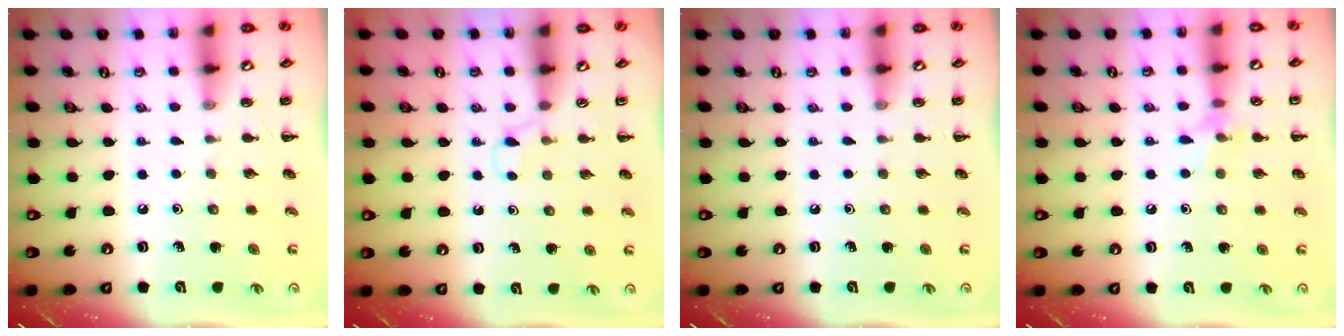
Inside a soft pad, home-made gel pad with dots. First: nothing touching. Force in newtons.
{"total": 3.1, "press": 2.9, "slide": 1.1}
{"total": 0.0}
{"total": 7.1, "press": 6.9, "slide": 1.6}